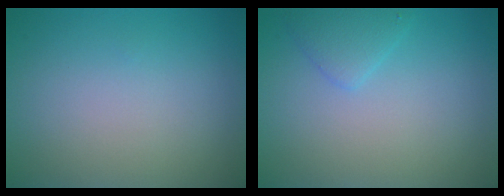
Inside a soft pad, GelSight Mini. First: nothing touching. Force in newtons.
{"total": 1.7, "press": 1.7, "slide": 0.1}